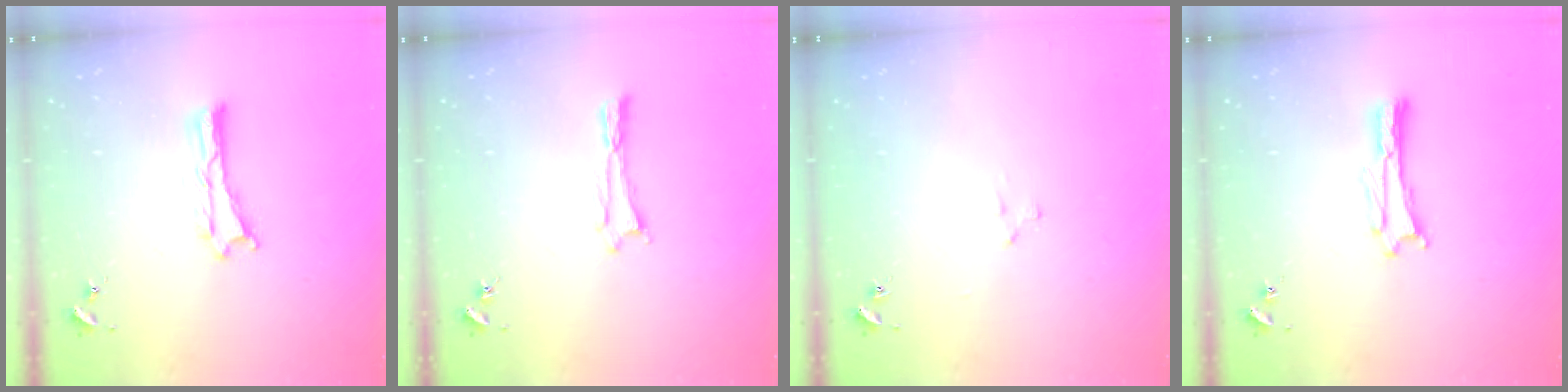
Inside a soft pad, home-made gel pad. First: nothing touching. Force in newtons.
{"total": 0.0}
{"total": 2.2, "press": 2.2, "slide": 0.2}
{"total": 1.1, "press": 1.1, "slide": 0.0}